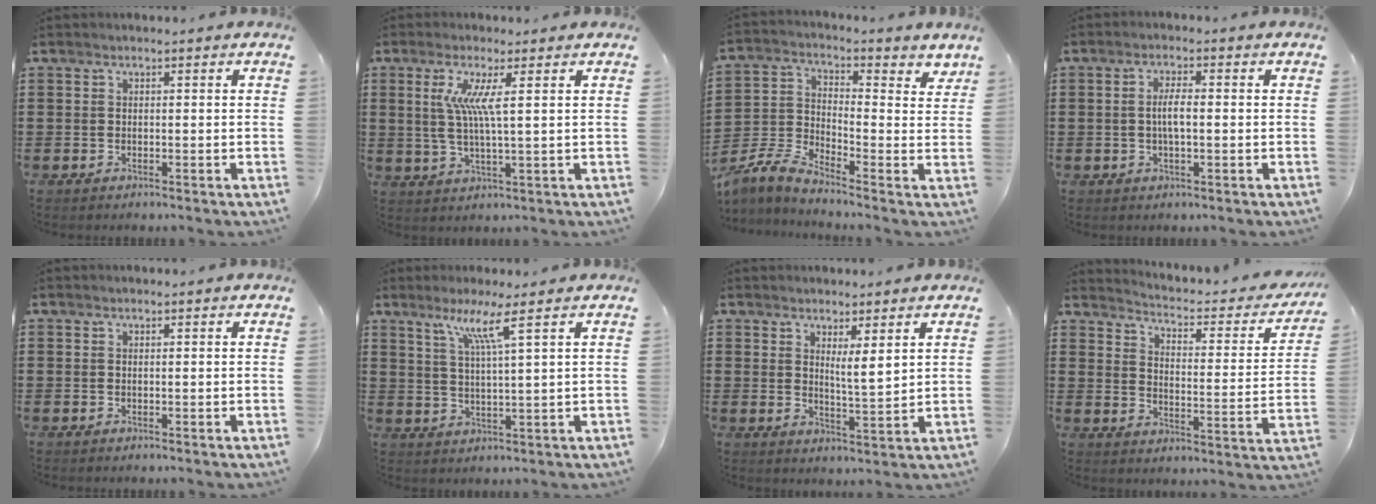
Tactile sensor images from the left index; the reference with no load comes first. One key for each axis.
{"total": 5.9, "fx": 1.7, "fy": 0.3, "fz": 5.6, "tx": -0.123, "ty": -0.009, "tz": 0.024}
{"total": 3.8, "fx": -2.5, "fy": 1.5, "fz": 2.5, "tx": -0.070, "ty": -0.013, "tz": -0.056}
{"total": 3.4, "fx": -0.2, "fy": 0.8, "fz": 3.3, "tx": -0.067, "ty": -0.002, "tz": -0.007}
{"total": 0.0}
{"total": 5.8, "fx": 3.4, "fy": -0.6, "fz": 4.6, "tx": -0.102, "ty": 0.000, "tz": 0.056}
{"total": 4.1, "fx": 2.8, "fy": 0.4, "fz": 2.9, "tx": -0.048, "ty": -0.017, "tz": 0.044}
{"total": 2.3, "fx": 2.1, "fy": 0.0, "fz": 0.8, "tx": -0.036, "ty": -0.026, "tz": 0.024}